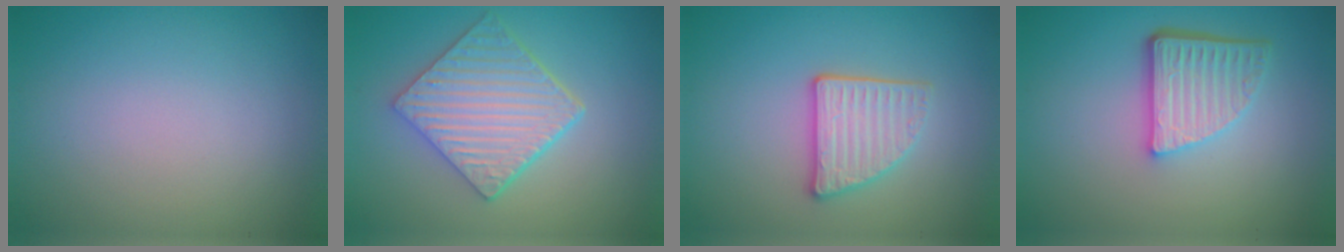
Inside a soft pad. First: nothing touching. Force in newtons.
{"total": 5.4, "press": 4.5, "slide": 3.1}
{"total": 3.4, "press": 3.0, "slide": 1.6}
{"total": 5.0, "press": 3.5, "slide": 3.6}